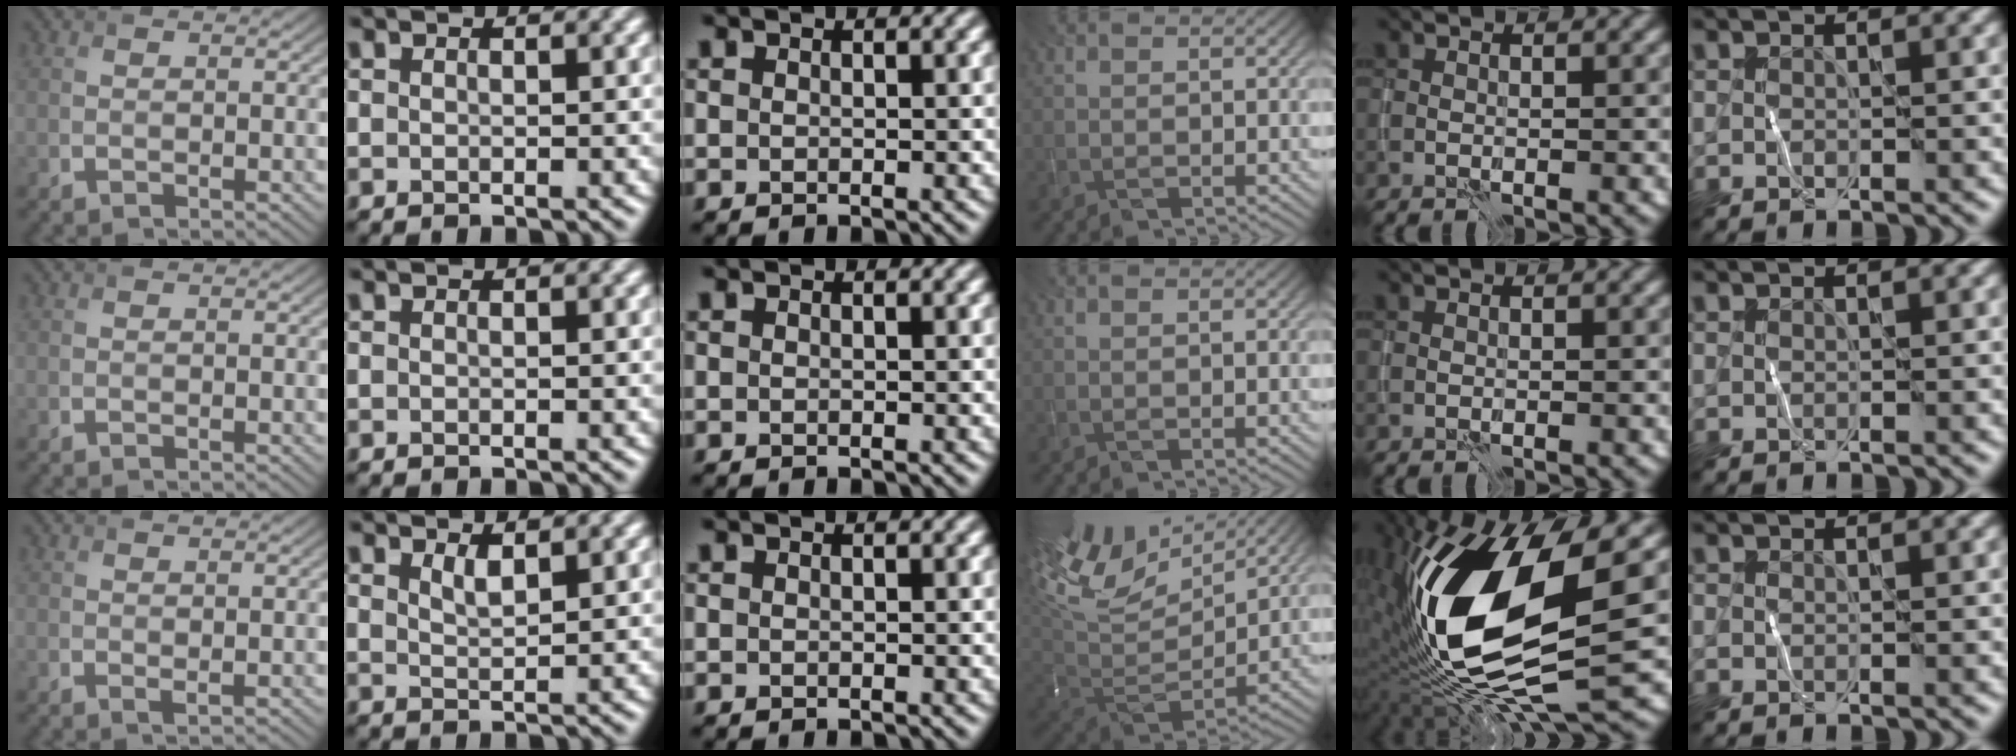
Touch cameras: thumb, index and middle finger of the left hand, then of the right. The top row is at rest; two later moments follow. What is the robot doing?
{"motion": "wipe", "object": "whiteboard"}